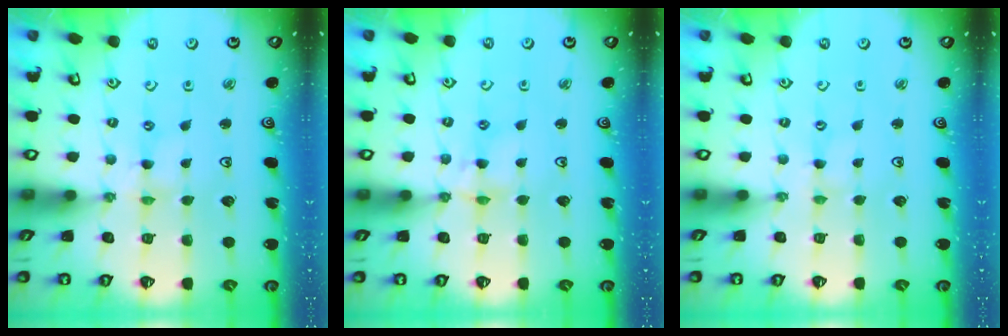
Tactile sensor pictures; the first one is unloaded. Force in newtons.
{"total": 4.5, "press": 4.4, "slide": 0.4}
{"total": 0.0}